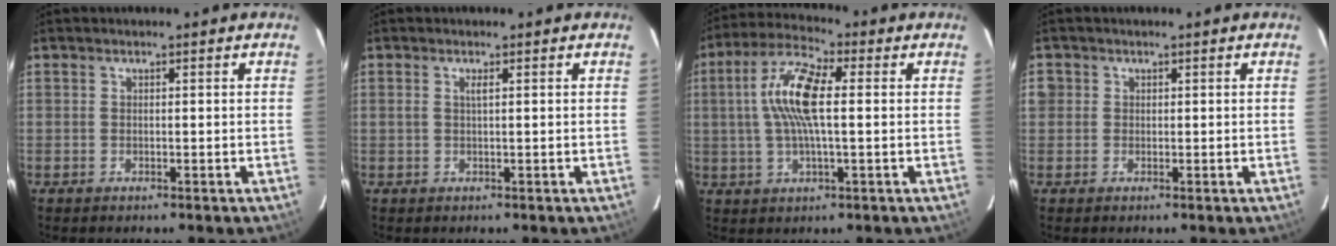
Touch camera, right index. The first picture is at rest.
{"total": 1.0, "force": [0.3, -0.1, 0.9], "torque": [-0.018, 0.001, 0.006]}
{"total": 11.4, "force": [1.2, 3.1, 10.9], "torque": [-0.217, 0.017, 0.019]}
{"total": 1.8, "force": [-0.2, 1.8, 0.3], "torque": [-0.001, 0.004, -0.006]}